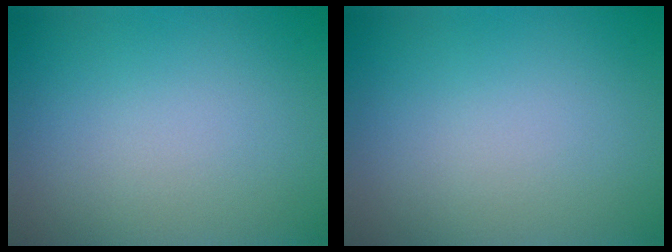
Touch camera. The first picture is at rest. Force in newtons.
{"total": 0.0}